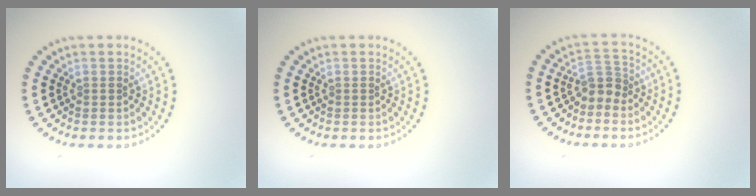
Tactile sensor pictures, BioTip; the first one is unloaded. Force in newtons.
{"total": 0.0}
{"total": 2.2, "press": 1.7, "slide": 1.5}